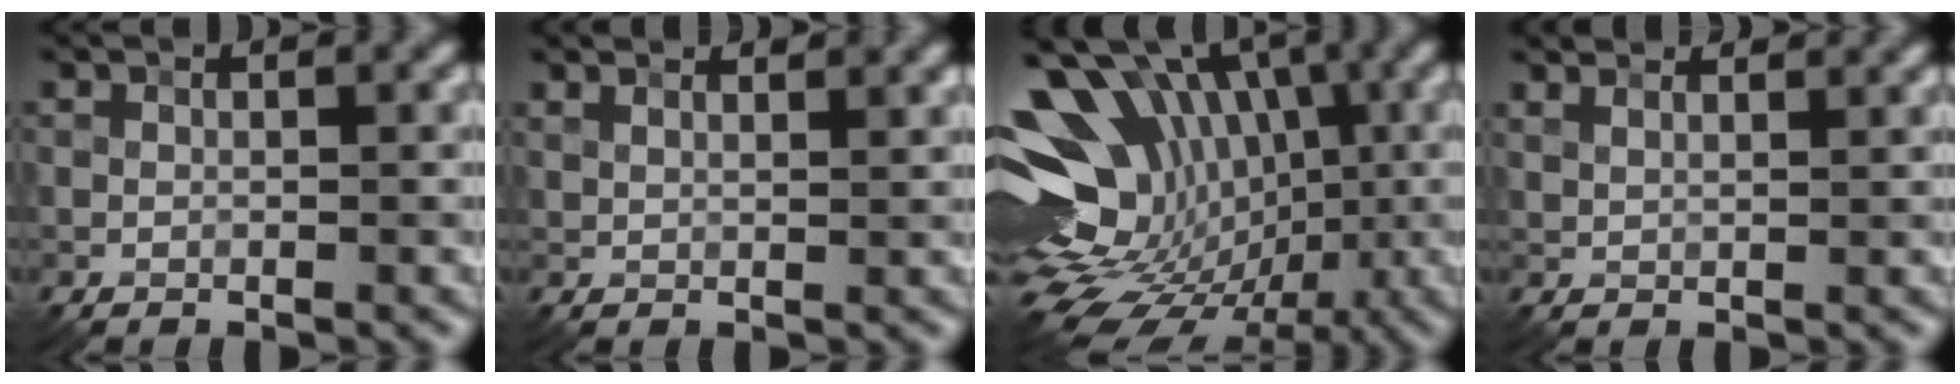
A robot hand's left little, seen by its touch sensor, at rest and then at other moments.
{"total": 4.8, "force": [3.8, 1.8, 2.4], "torque": [-0.029, 0.027, 0.039]}
{"total": 18.0, "force": [-0.4, 14.2, 11.1], "torque": [-0.192, 0.019, -0.017]}
{"total": 6.9, "force": [5.6, 2.5, 3.1], "torque": [-0.068, 0.026, 0.089]}